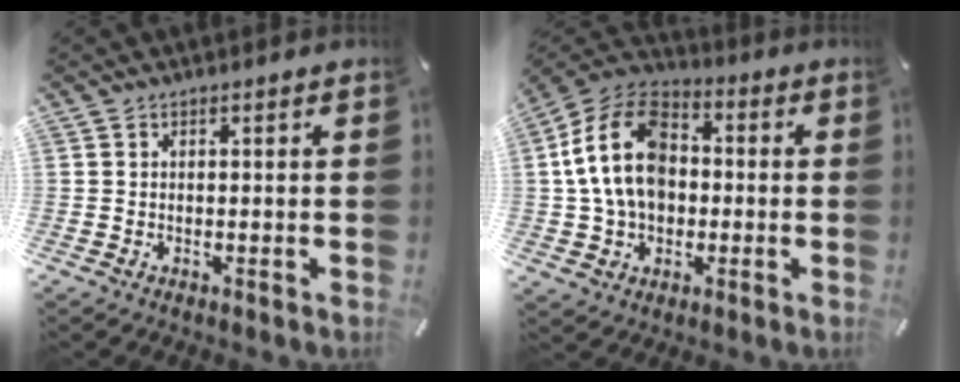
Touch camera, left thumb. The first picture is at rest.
{"total": 16.3, "force": [0.3, 12.6, 10.2], "torque": [-0.229, 0.021, 0.007]}